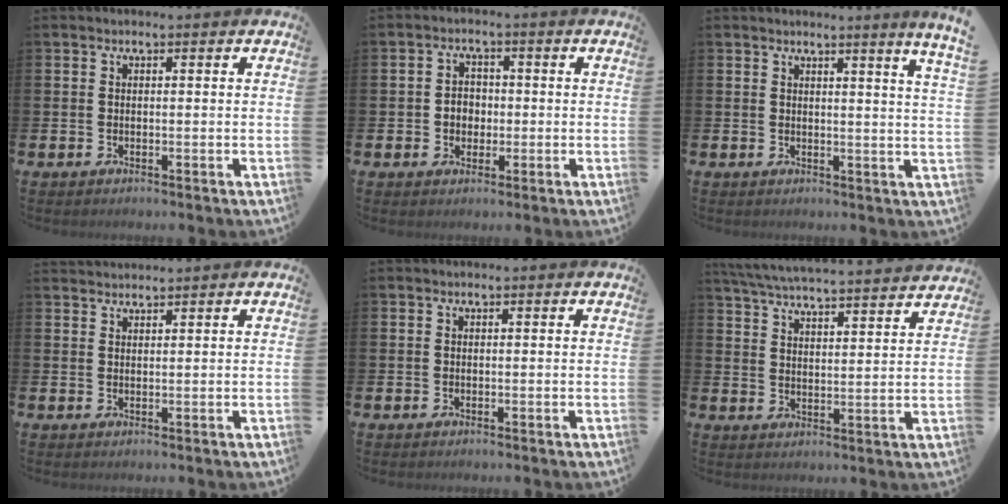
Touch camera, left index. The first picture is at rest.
{"total": 2.8, "force": [-0.3, 2.5, 1.1], "torque": [-0.017, 0.005, -0.012]}
{"total": 2.6, "force": [2.4, -0.8, 0.7], "torque": [-0.002, -0.023, 0.039]}
{"total": 1.3, "force": [1.3, 0.0, -0.1], "torque": [0.002, -0.004, 0.025]}
{"total": 0.0}
{"total": 6.4, "force": [6.2, 0.2, 1.4], "torque": [-0.048, -0.044, 0.109]}